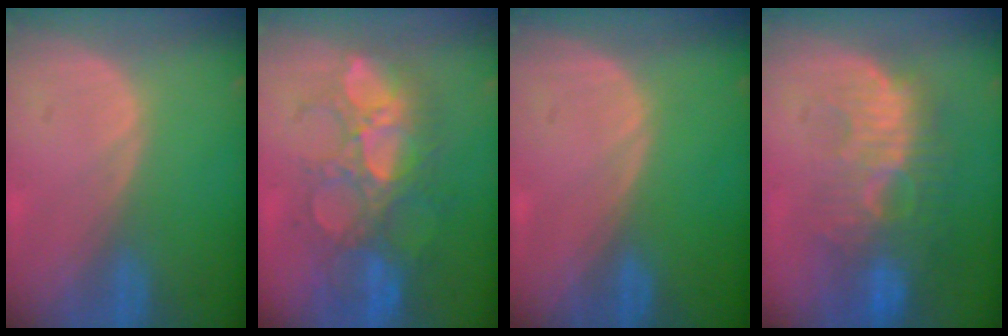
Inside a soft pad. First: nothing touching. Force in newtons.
{"total": 10.1, "press": 9.6, "slide": 3.2}
{"total": 0.0}
{"total": 10.7, "press": 9.4, "slide": 5.0}